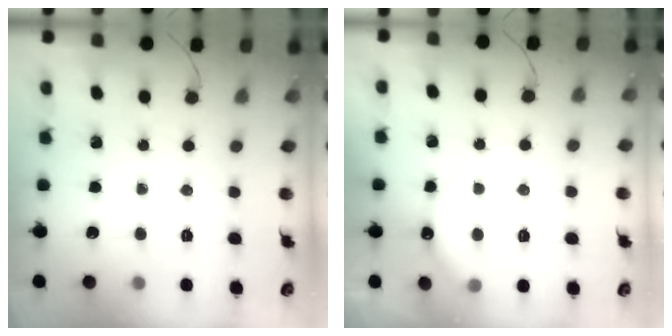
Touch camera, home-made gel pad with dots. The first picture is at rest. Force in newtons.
{"total": 6.5, "press": 6.4, "slide": 1.2}